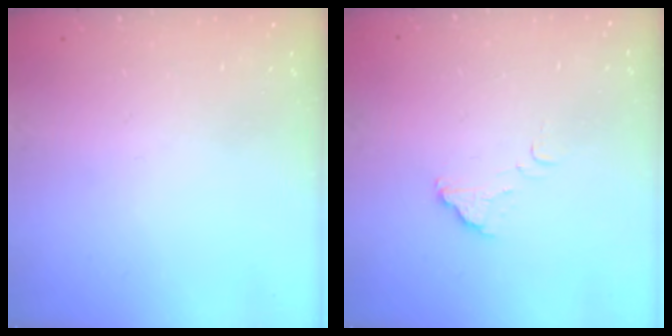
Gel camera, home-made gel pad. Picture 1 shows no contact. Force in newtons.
{"total": 2.4, "press": 2.4, "slide": 0.1}